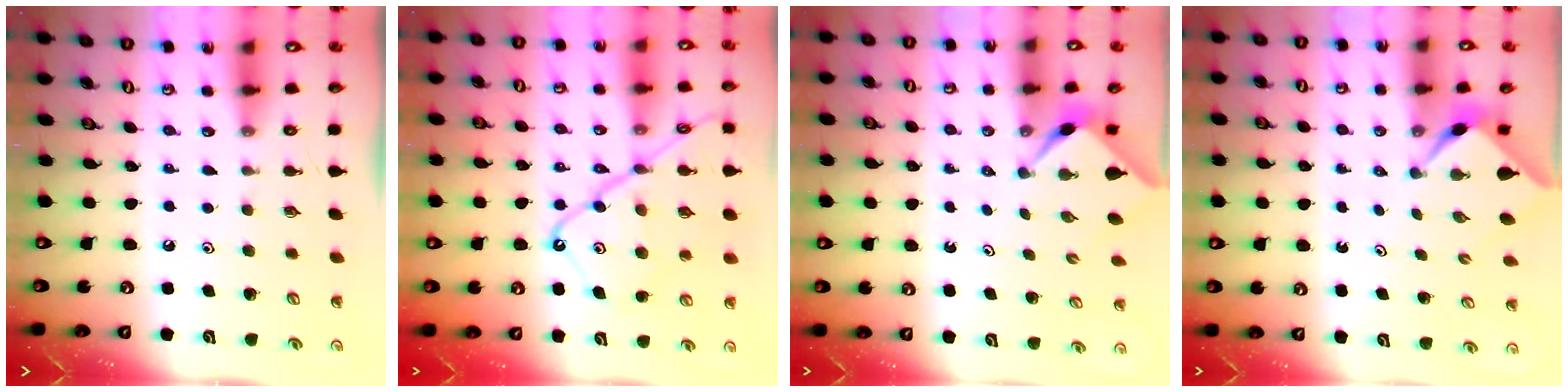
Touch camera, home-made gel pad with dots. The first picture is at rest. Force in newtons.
{"total": 16.6, "press": 16.6, "slide": 1.5}
{"total": 2.3, "press": 2.3, "slide": 0.3}
{"total": 2.3, "press": 2.3, "slide": 0.3}